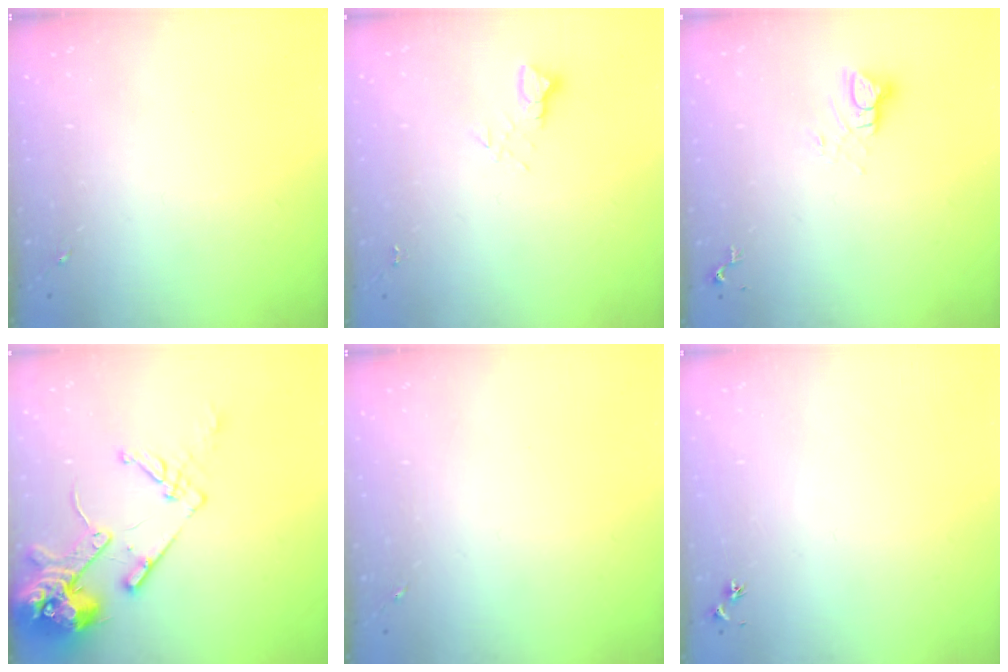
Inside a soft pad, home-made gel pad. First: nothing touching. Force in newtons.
{"total": 2.7, "press": 2.7, "slide": 0.2}
{"total": 5.6, "press": 5.6, "slide": 0.4}
{"total": 15.8, "press": 15.6, "slide": 2.0}
{"total": 0.0}
{"total": 3.0, "press": 2.9, "slide": 0.3}